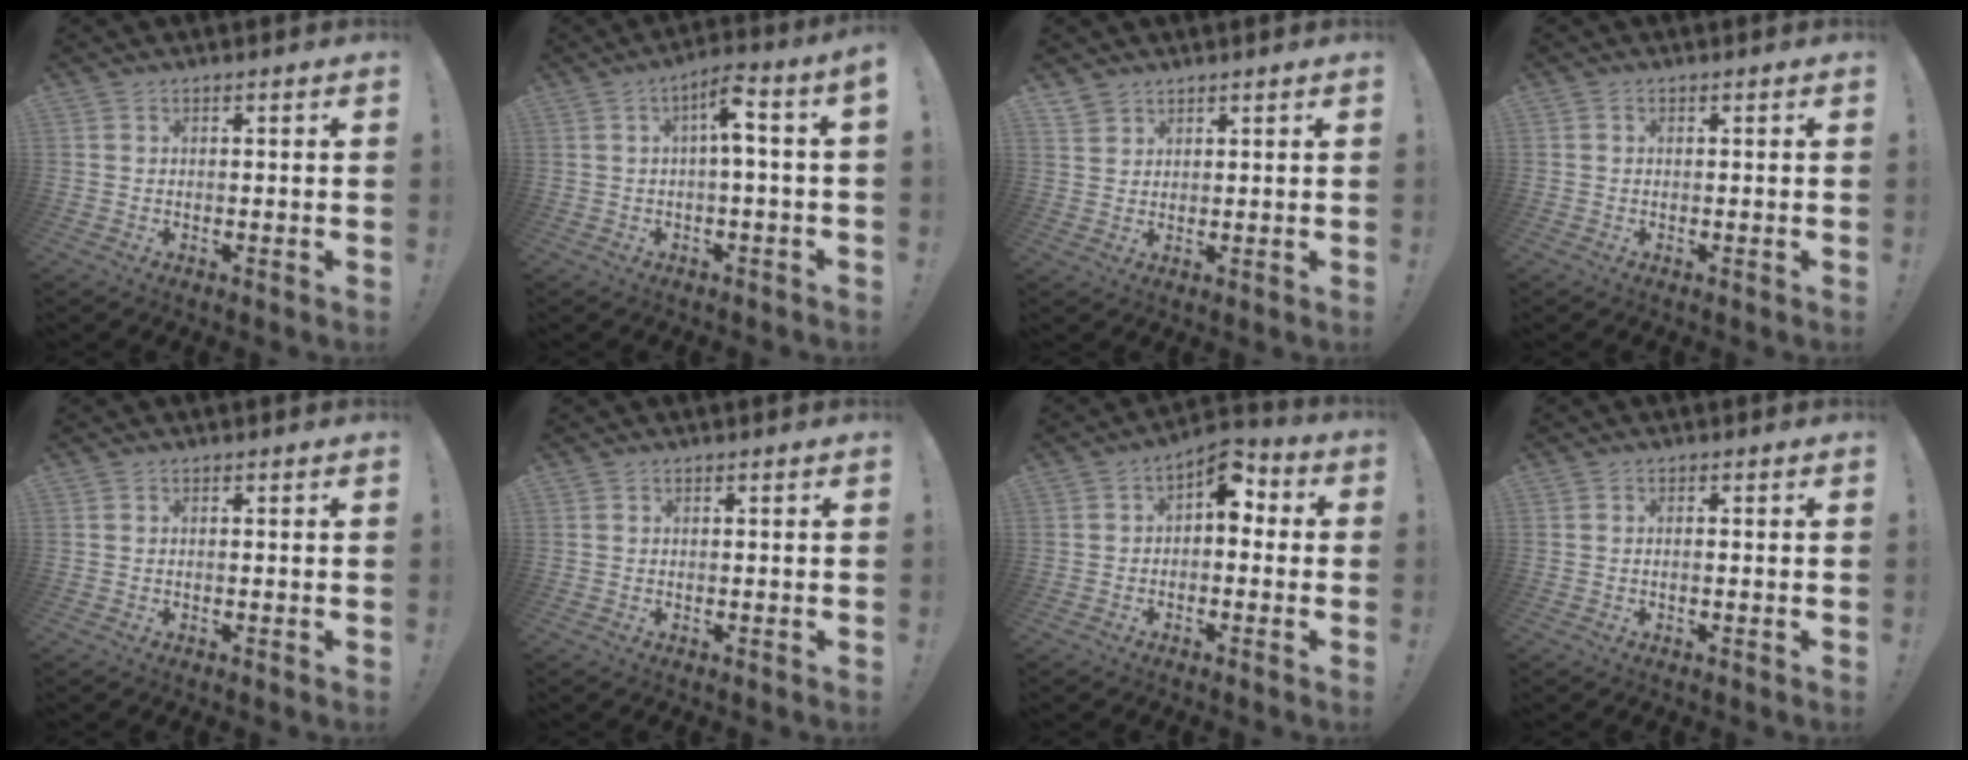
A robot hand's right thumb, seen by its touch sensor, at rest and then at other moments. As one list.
[{"total": 6.9, "force": [0.3, 0.7, 6.9], "torque": [-0.106, -0.003, -0.001]}, {"total": 3.1, "force": [2.7, 1.5, 0.5], "torque": [-0.003, -0.020, 0.051]}, {"total": 0.0}, {"total": 0.0}, {"total": 0.0}, {"total": 7.7, "force": [1.5, 4.9, 5.8], "torque": [-0.078, -0.001, 0.030]}, {"total": 1.0, "force": [-0.7, -0.2, 0.7], "torque": [-0.019, 0.002, -0.011]}]